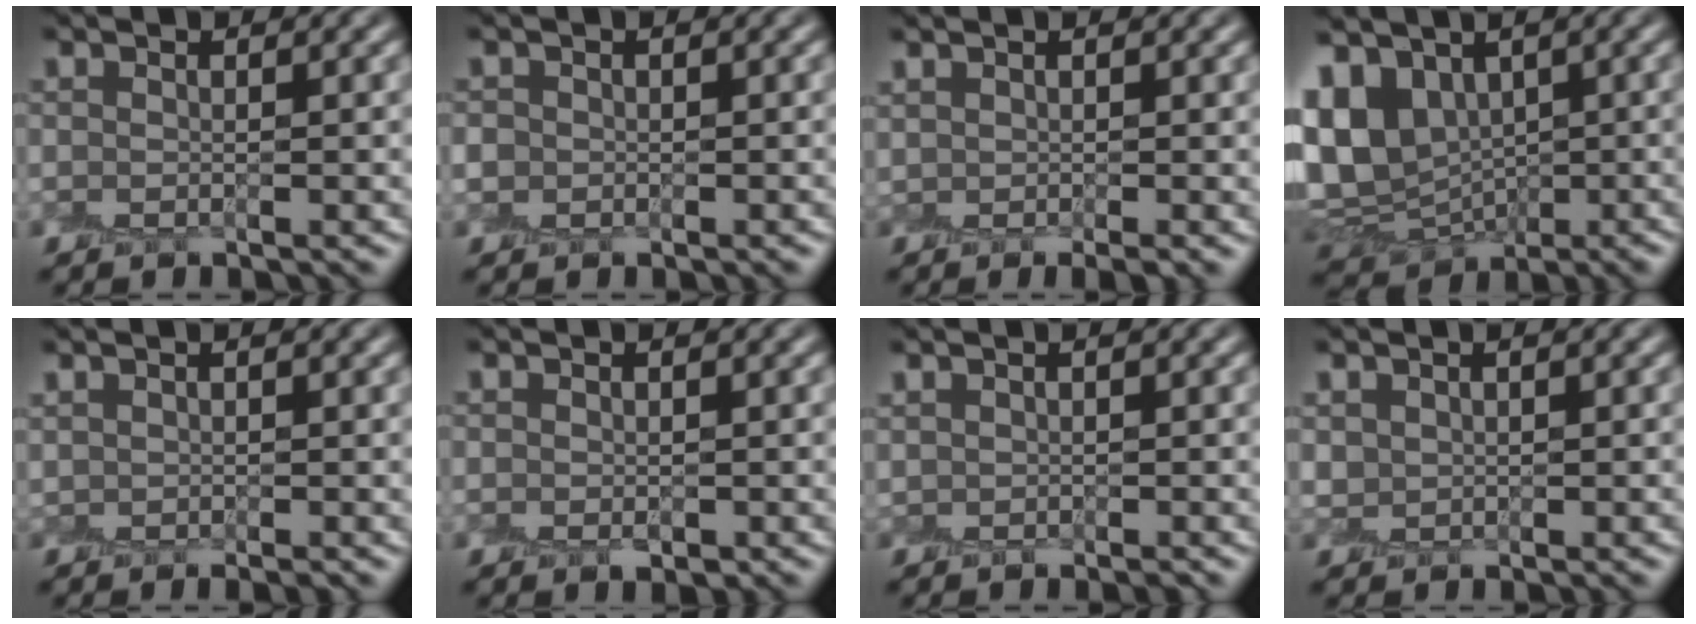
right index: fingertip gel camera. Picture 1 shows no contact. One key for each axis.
{"total": 1.3, "fx": -0.2, "fy": 1.2, "fz": 0.0, "tx": 0.006, "ty": 0.001, "tz": -0.009}
{"total": 1.5, "fx": 0.0, "fy": 0.3, "fz": 1.4, "tx": -0.022, "ty": 0.000, "tz": 0.003}
{"total": 8.0, "fx": 2.4, "fy": 5.8, "fz": 4.9, "tx": -0.118, "ty": 0.004, "tz": 0.044}
{"total": 0.7, "fx": 0.0, "fy": 0.2, "fz": 0.7, "tx": -0.012, "ty": 0.001, "tz": 0.001}
{"total": 0.8, "fx": -0.2, "fy": 0.6, "fz": 0.5, "tx": -0.010, "ty": 0.000, "tz": -0.002}
{"total": 0.0}
{"total": 0.9, "fx": 0.5, "fy": 0.7, "fz": -0.1, "tx": 0.002, "ty": 0.002, "tz": 0.013}